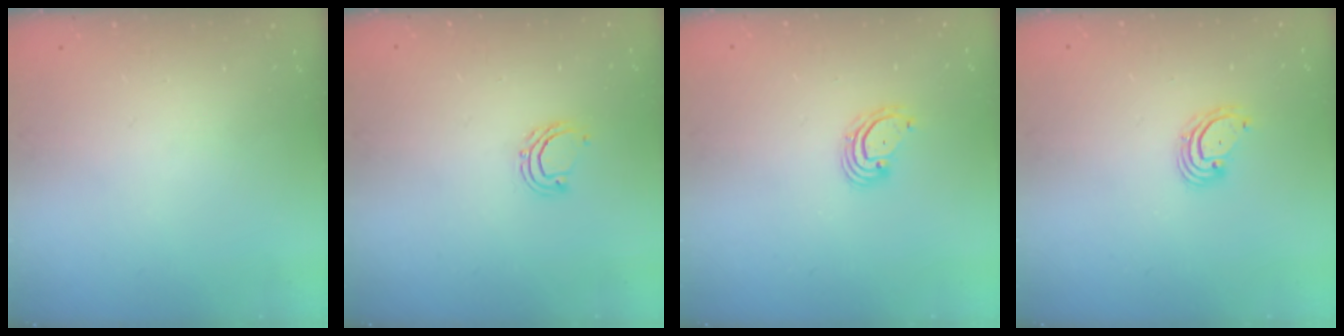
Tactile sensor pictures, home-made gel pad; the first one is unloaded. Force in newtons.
{"total": 5.2, "press": 5.0, "slide": 1.2}
{"total": 3.2, "press": 3.2, "slide": 0.1}
{"total": 3.2, "press": 3.2, "slide": 0.1}